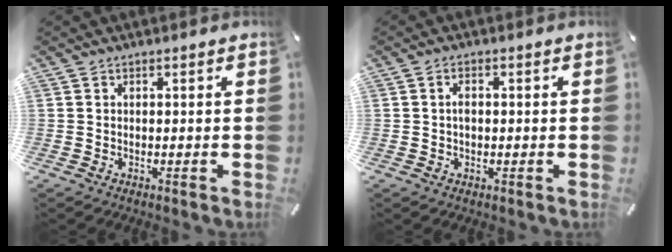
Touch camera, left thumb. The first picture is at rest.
{"total": 1.9, "force": [0.1, 1.2, 1.5], "torque": [-0.031, 0.003, 0.001]}